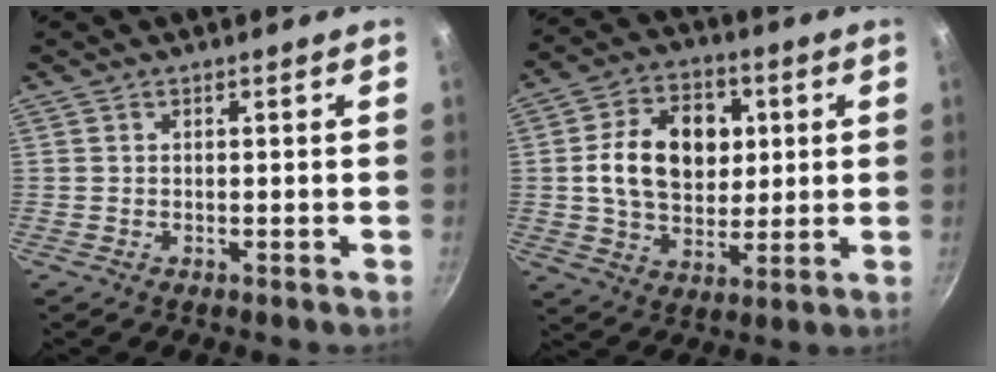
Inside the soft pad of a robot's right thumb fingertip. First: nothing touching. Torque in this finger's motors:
{"motor_torque": [0.40, 1.68, 0.78, -0.24, 0.11]}